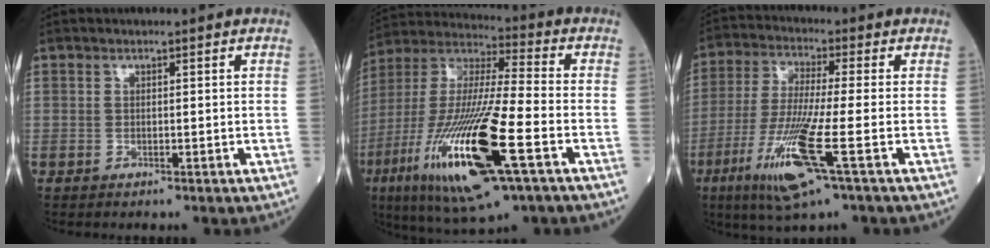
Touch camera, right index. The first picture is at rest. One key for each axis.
{"total": 24.5, "fx": -9.0, "fy": 3.3, "fz": 22.5, "tx": -0.483, "ty": -0.047, "tz": -0.161}
{"total": 12.7, "fx": -5.1, "fy": -0.1, "fz": 11.6, "tx": -0.246, "ty": -0.028, "tz": -0.099}